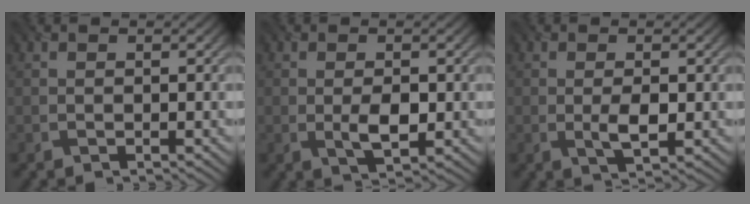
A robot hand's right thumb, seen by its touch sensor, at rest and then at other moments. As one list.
[{"total": 3.5, "force": [-0.4, 1.6, 3.1], "torque": [-0.056, -0.006, -0.002]}, {"total": 3.1, "force": [-0.3, 1.2, 2.8], "torque": [-0.055, -0.005, -0.002]}]